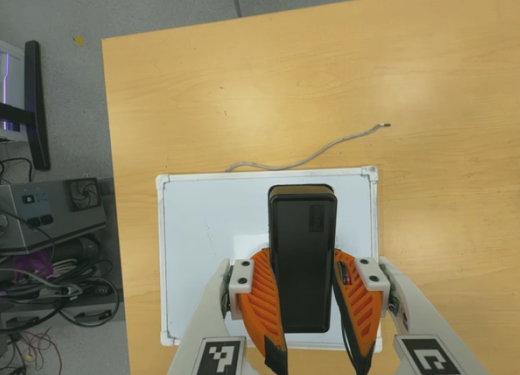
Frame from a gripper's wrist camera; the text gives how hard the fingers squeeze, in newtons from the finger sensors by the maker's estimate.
{"total": 9.8, "left": 7.9, "right": 11.6}